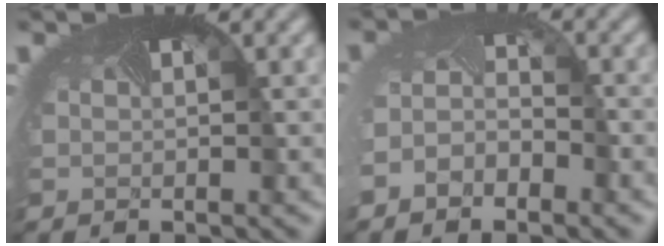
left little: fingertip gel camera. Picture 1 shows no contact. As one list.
[{"total": 2.9, "force": [-1.9, 1.5, 1.5], "torque": [-0.030, -0.004, -0.040]}]